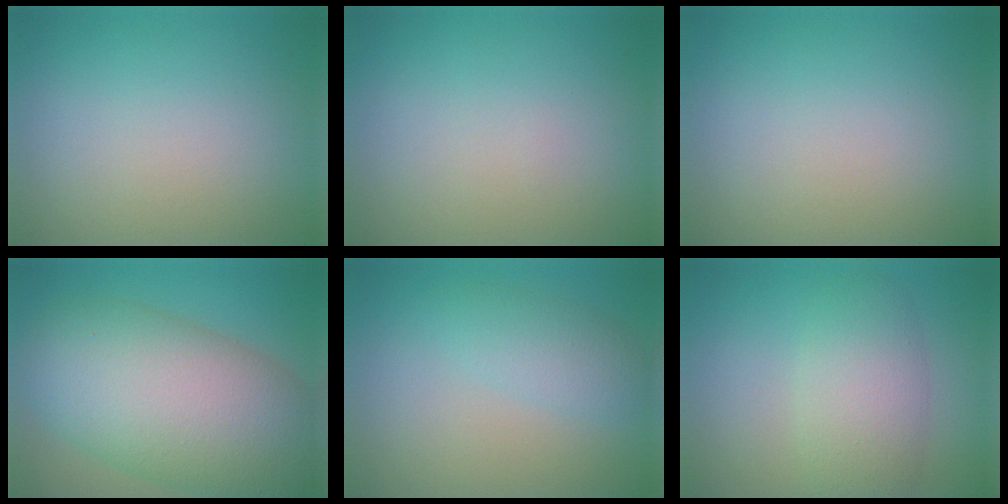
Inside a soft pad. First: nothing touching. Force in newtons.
{"total": 0.0}
{"total": 0.0}
{"total": 13.2, "press": 13.2, "slide": 0.8}
{"total": 2.4, "press": 2.4, "slide": 0.1}
{"total": 4.6, "press": 4.6, "slide": 0.1}